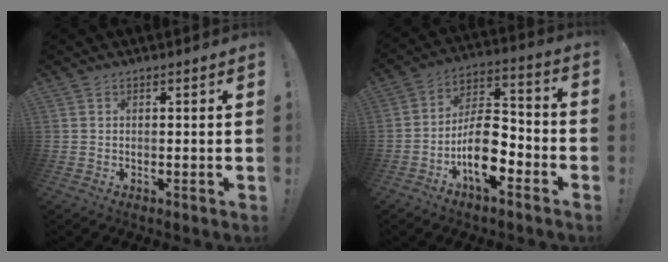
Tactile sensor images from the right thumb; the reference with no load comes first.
{"total": 15.3, "force": [-6.7, 7.8, 11.3], "torque": [-0.203, 0.038, -0.112]}